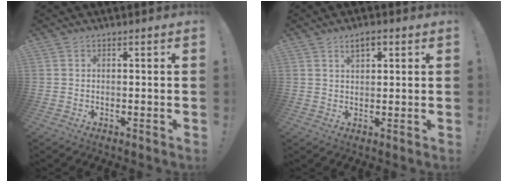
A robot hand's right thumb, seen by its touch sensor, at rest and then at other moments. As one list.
[{"total": 3.7, "force": [2.0, 1.8, 2.6], "torque": [-0.034, -0.005, 0.031]}]